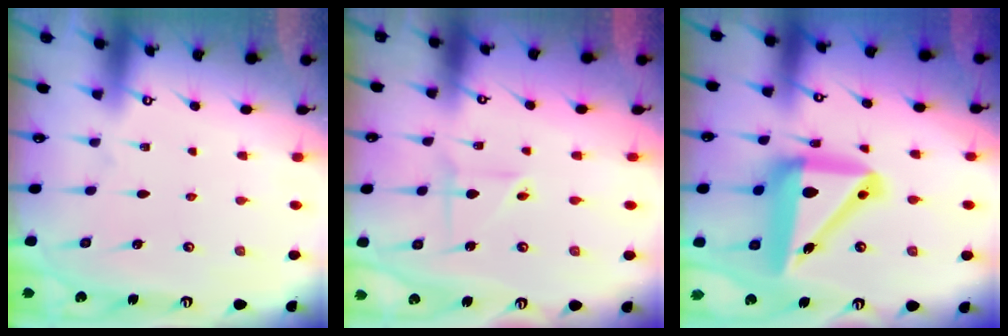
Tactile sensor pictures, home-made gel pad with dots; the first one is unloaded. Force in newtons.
{"total": 2.5, "press": 2.3, "slide": 1.1}
{"total": 18.6, "press": 18.3, "slide": 2.8}